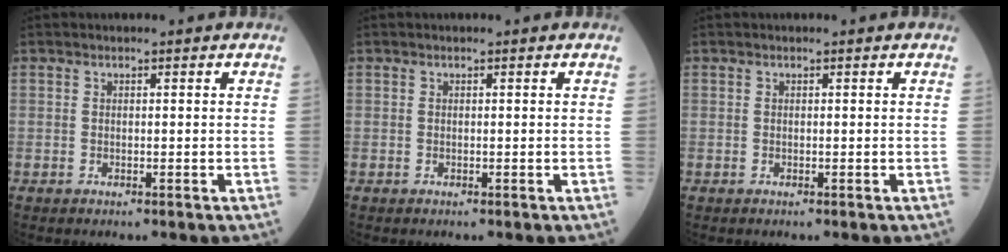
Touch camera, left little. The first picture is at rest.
{"total": 0.0}
{"total": 0.0}